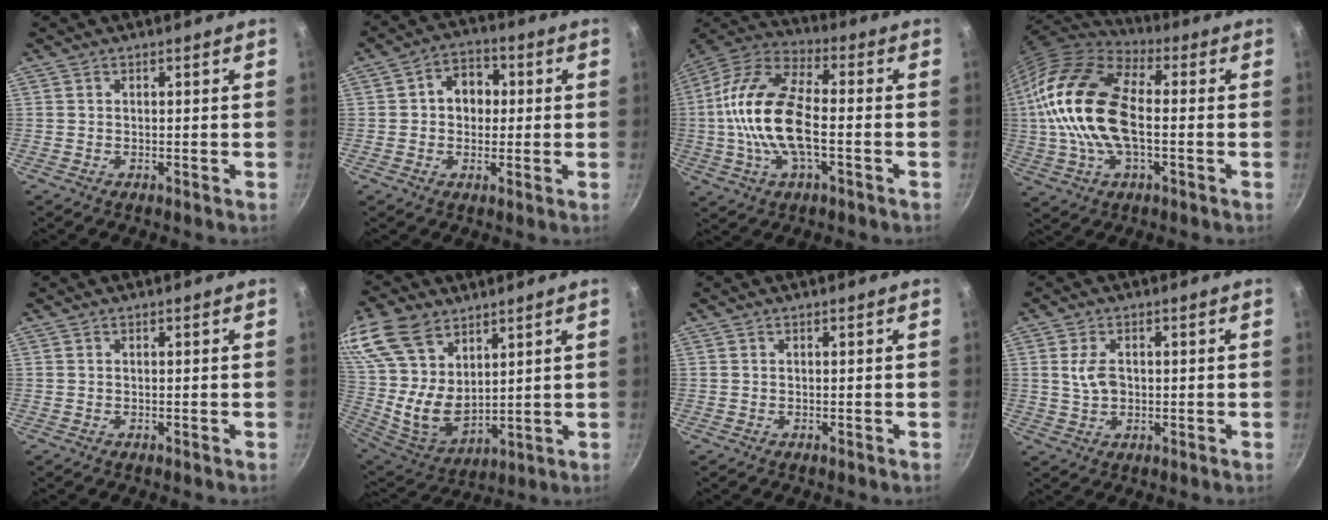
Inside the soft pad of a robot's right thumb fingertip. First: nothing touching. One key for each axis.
{"total": 7.4, "fx": 0.7, "fy": 5.9, "fz": 4.4, "tx": -0.027, "ty": 0.013, "tz": 0.001}
{"total": 17.9, "fx": -1.9, "fy": 8.5, "fz": 15.7, "tx": -0.294, "ty": 0.036, "tz": -0.054}
{"total": 21.1, "fx": 0.1, "fy": 11.5, "fz": 17.7, "tx": -0.338, "ty": 0.029, "tz": -0.012}
{"total": 0.0}
{"total": 19.8, "fx": 11.0, "fy": 12.1, "fz": 11.3, "tx": -0.236, "ty": -0.030, "tz": 0.230}
{"total": 0.0}
{"total": 4.6, "fx": 0.5, "fy": 3.0, "fz": 3.5, "tx": -0.061, "ty": 0.003, "tz": 0.009}